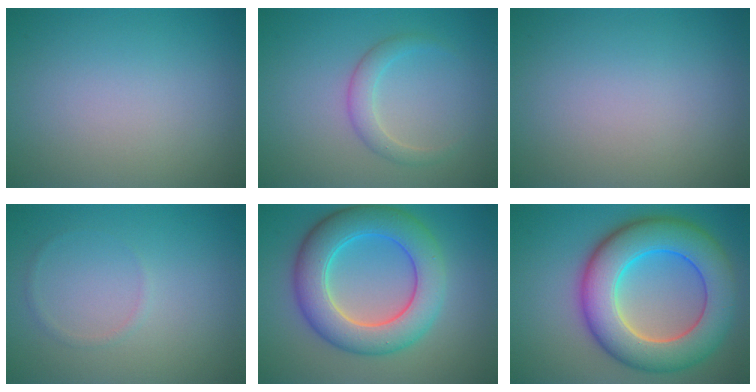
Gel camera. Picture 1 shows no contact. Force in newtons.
{"total": 2.0, "press": 2.0, "slide": 0.1}
{"total": 0.0}
{"total": 0.6, "press": 0.6, "slide": 0.1}
{"total": 8.2, "press": 8.2, "slide": 0.4}
{"total": 10.7, "press": 10.7, "slide": 0.4}